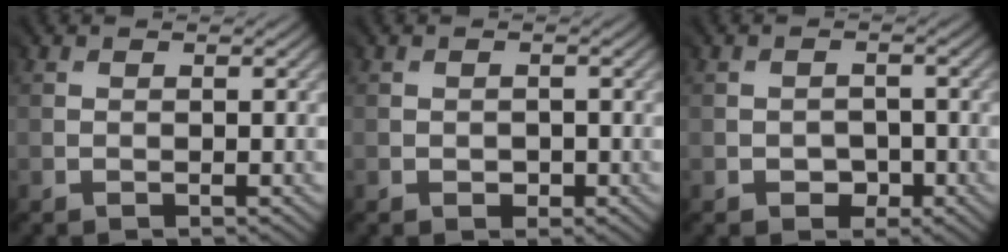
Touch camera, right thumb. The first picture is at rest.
{"total": 0.9, "force": [-0.6, 0.6, -0.1], "torque": [0.007, -0.005, -0.007]}
{"total": 1.6, "force": [-1.3, 0.9, -0.4], "torque": [0.013, -0.002, -0.022]}